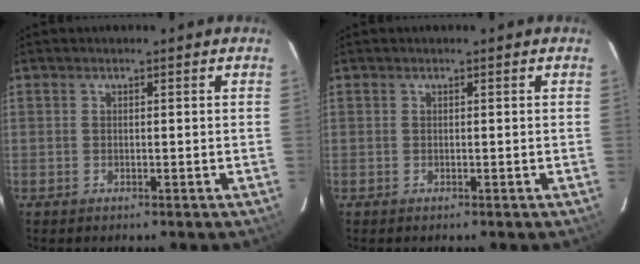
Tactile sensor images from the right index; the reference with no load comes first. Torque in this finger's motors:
{"motor_torque": [0.00, 0.00, 0.00, 0.00]}